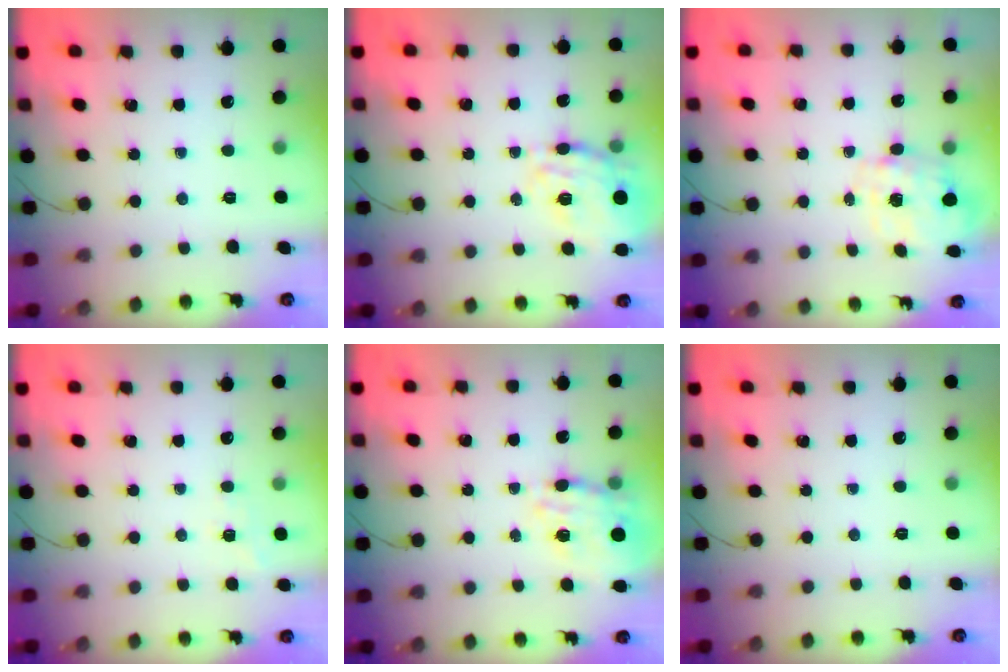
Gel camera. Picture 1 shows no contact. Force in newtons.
{"total": 18.9, "press": 18.7, "slide": 2.9}
{"total": 2.8, "press": 2.6, "slide": 0.8}
{"total": 2.7, "press": 2.2, "slide": 1.6}
{"total": 12.5, "press": 12.0, "slide": 3.4}
{"total": 0.0}